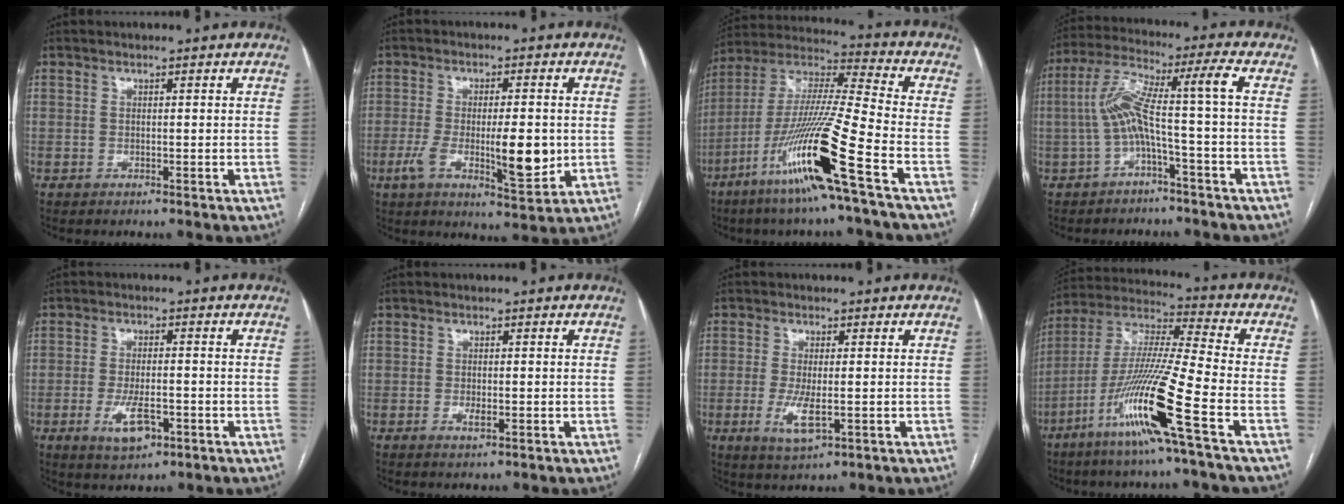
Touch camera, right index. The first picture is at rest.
{"total": 10.7, "force": [-1.9, 2.8, 10.1], "torque": [-0.171, -0.012, -0.024]}
{"total": 19.1, "force": [-9.1, -1.3, 16.7], "torque": [-0.355, -0.038, -0.180]}
{"total": 8.7, "force": [-1.8, -1.2, 8.4], "torque": [-0.172, 0.043, -0.033]}
{"total": 5.9, "force": [-2.4, 2.1, 5.0], "torque": [-0.096, -0.006, -0.035]}
{"total": 1.4, "force": [-0.6, 0.5, 1.1], "torque": [-0.020, 0.000, -0.009]}
{"total": 5.1, "force": [-1.3, 1.3, 4.7], "torque": [-0.098, -0.012, -0.020]}
{"total": 16.8, "force": [-7.8, -1.4, 14.8], "torque": [-0.303, -0.027, -0.154]}